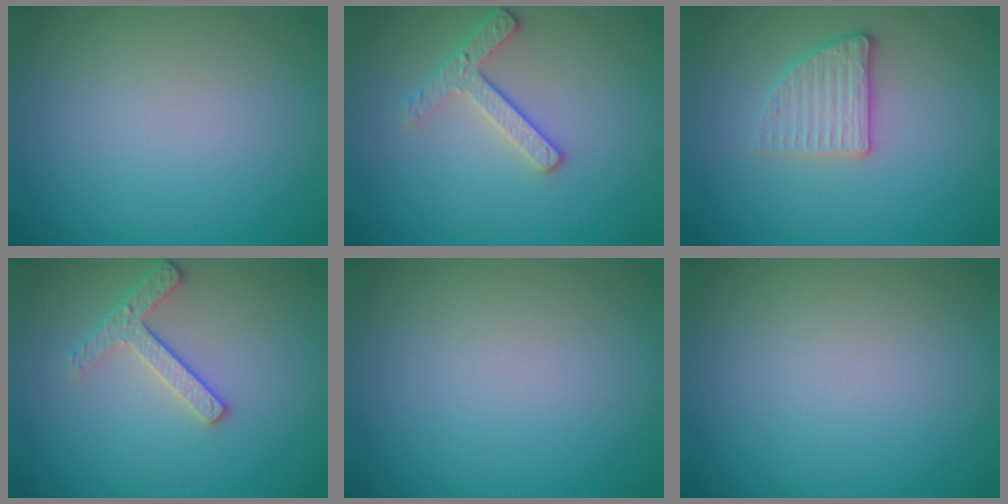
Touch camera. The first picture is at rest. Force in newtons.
{"total": 2.4, "press": 2.3, "slide": 0.8}
{"total": 2.6, "press": 2.4, "slide": 1.0}
{"total": 2.4, "press": 2.3, "slide": 0.8}
{"total": 0.0}
{"total": 0.0}